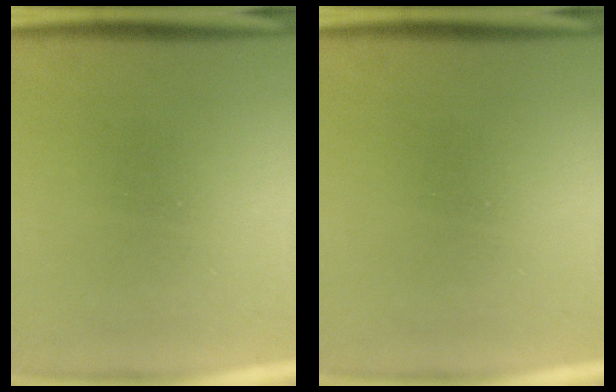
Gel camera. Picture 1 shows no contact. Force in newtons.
{"total": 0.0}